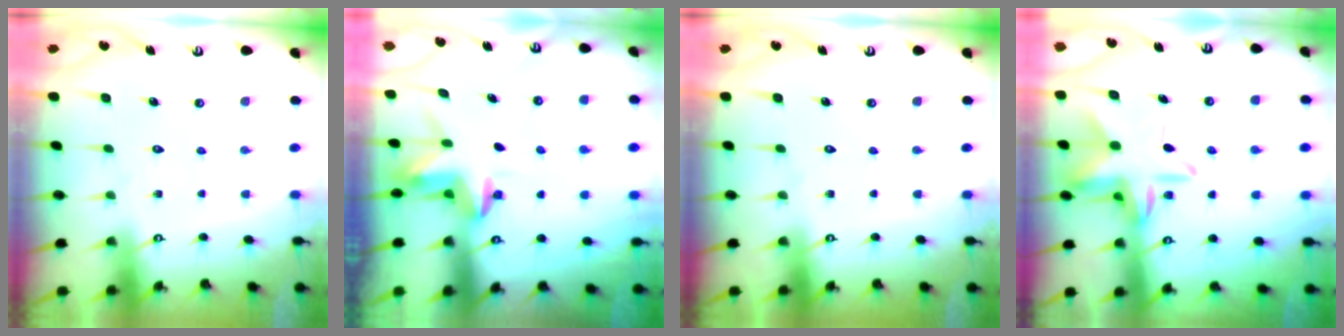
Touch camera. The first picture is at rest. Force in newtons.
{"total": 3.9, "press": 3.8, "slide": 0.3}
{"total": 0.0}
{"total": 11.6, "press": 11.4, "slide": 1.6}